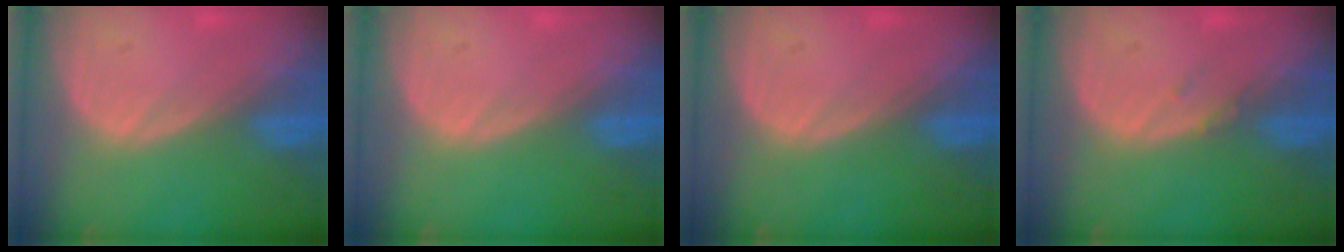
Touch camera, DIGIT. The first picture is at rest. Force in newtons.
{"total": 0.0}
{"total": 0.0}
{"total": 0.8, "press": 0.8, "slide": 0.1}